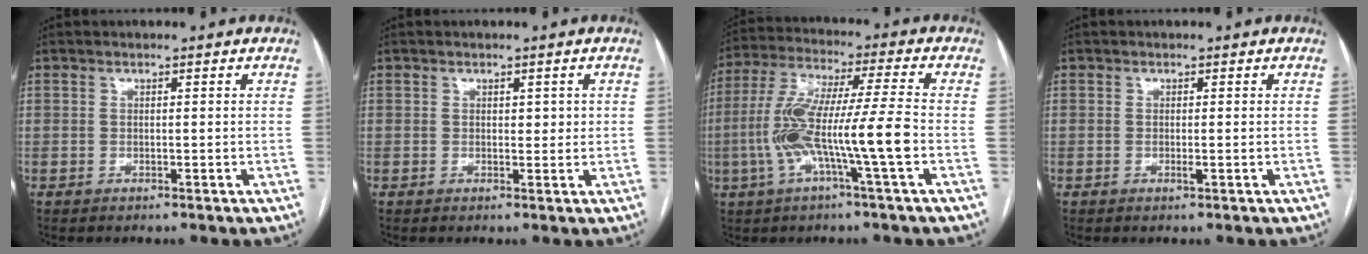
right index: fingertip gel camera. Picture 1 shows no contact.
{"total": 1.9, "force": [0.5, 1.1, 1.4], "torque": [-0.015, 0.002, 0.007]}
{"total": 13.1, "force": [-3.3, -0.3, 12.6], "torque": [-0.258, 0.008, -0.068]}
{"total": 0.7, "force": [-0.1, 0.0, 0.7], "torque": [-0.015, -0.004, -0.001]}